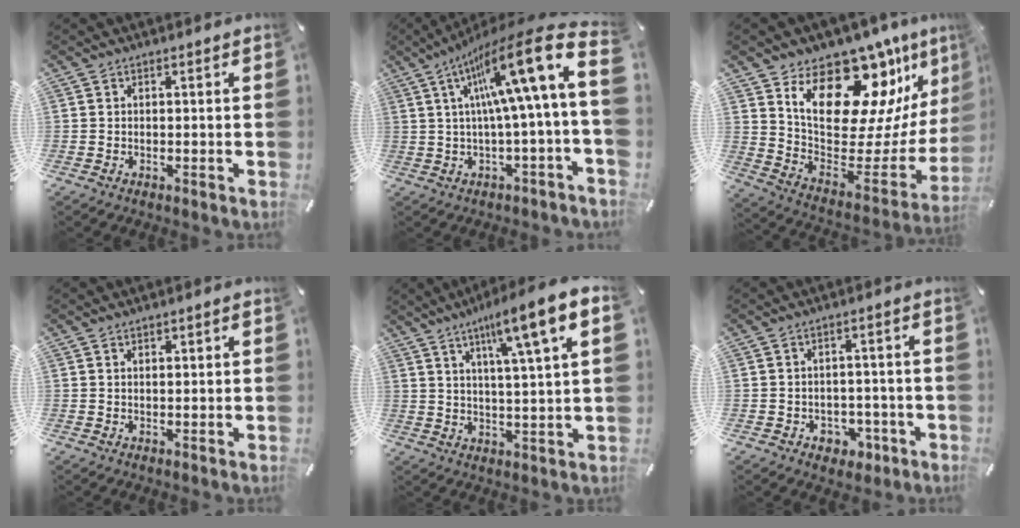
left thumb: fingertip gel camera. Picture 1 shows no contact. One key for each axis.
{"total": 21.4, "fx": 7.7, "fy": 3.3, "fz": 19.8, "tx": -0.322, "ty": -0.061, "tz": 0.114}
{"total": 21.8, "fx": 13.1, "fy": 12.1, "fz": 12.6, "tx": -0.182, "ty": -0.103, "tz": 0.236}
{"total": 1.1, "fx": 0.5, "fy": 0.5, "fz": 0.8, "tx": -0.014, "ty": 0.002, "tz": 0.009}
{"total": 11.8, "fx": 6.7, "fy": 0.6, "fz": 9.7, "tx": -0.158, "ty": -0.035, "tz": 0.101}
{"total": 4.8, "fx": -1.7, "fy": 4.1, "fz": 1.9, "tx": -0.014, "ty": 0.006, "tz": -0.031}